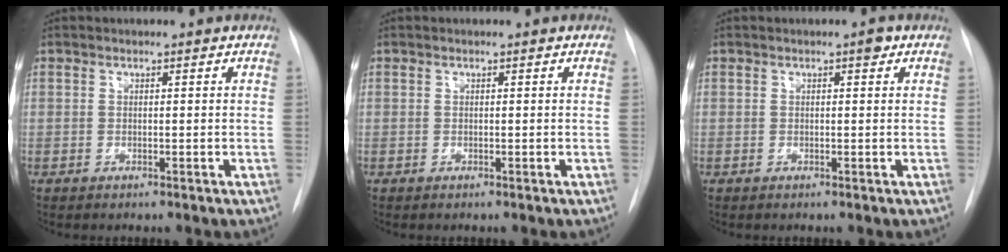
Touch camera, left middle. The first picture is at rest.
{"total": 0.0}
{"total": 1.0, "force": [0.5, 0.3, 0.7], "torque": [-0.012, 0.001, 0.005]}